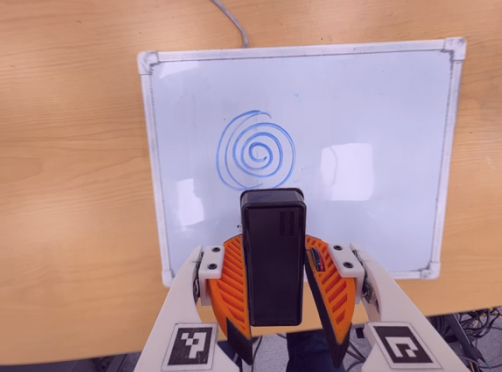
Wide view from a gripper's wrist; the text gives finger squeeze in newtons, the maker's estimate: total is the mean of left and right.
{"total": 5.2, "left": 4.9, "right": 5.5}